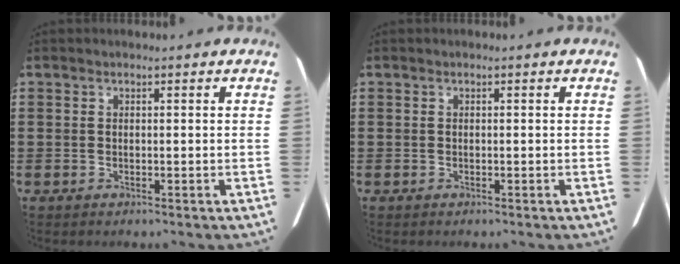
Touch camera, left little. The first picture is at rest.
{"total": 0.0}